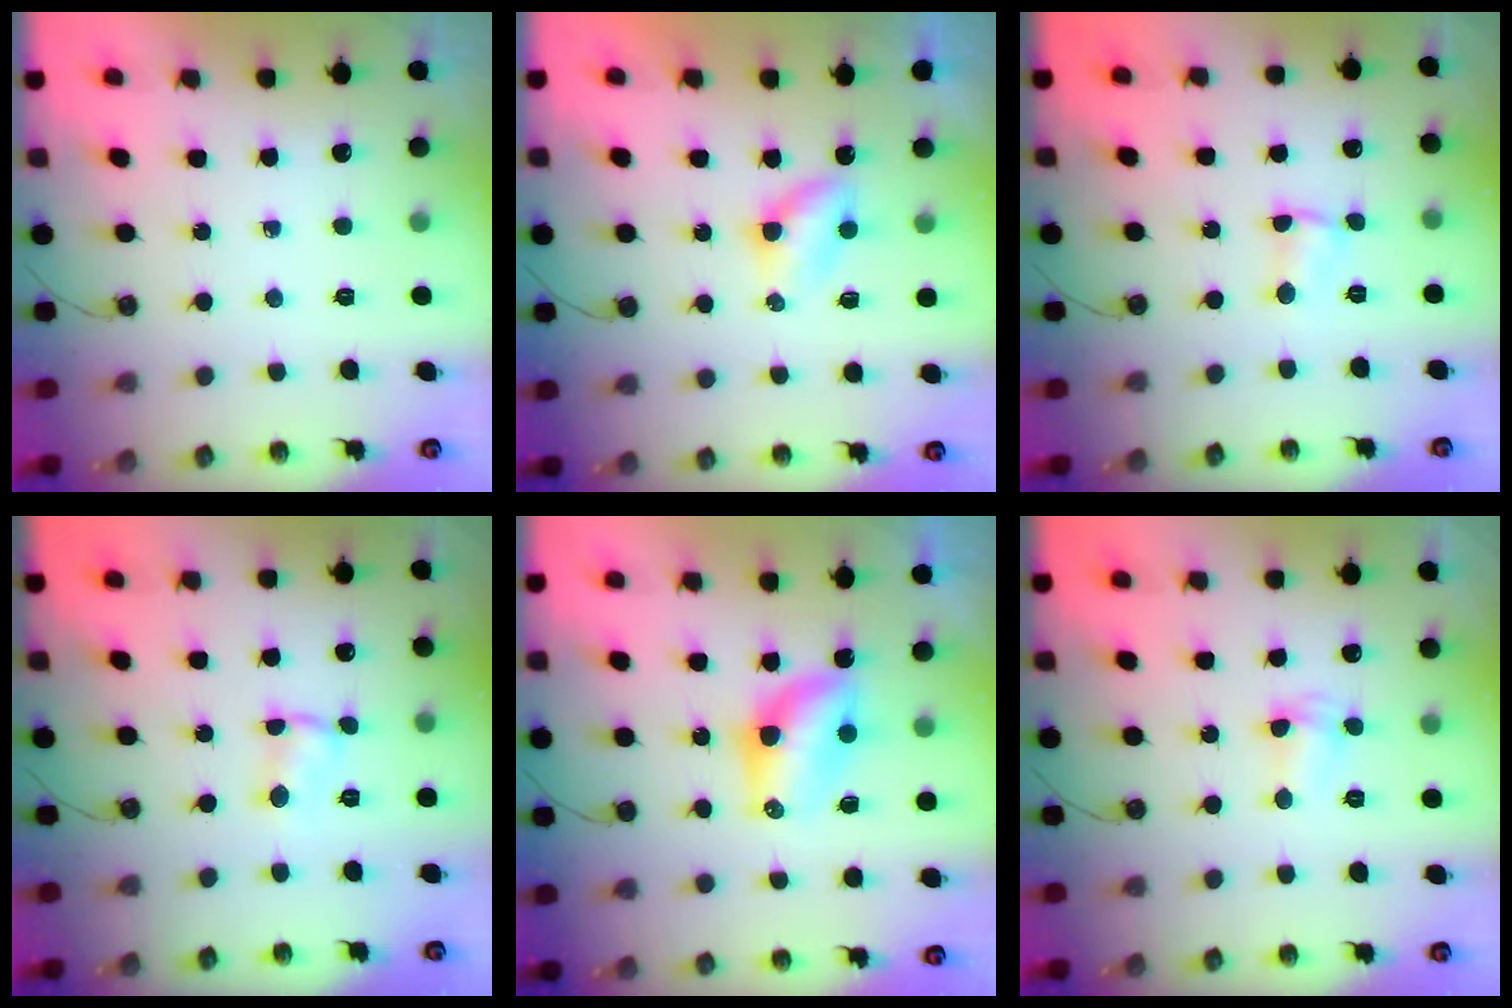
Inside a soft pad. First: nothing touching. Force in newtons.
{"total": 3.6, "press": 3.6, "slide": 0.4}
{"total": 1.7, "press": 1.7, "slide": 0.3}
{"total": 1.9, "press": 1.9, "slide": 0.3}
{"total": 6.8, "press": 6.8, "slide": 0.5}
{"total": 2.6, "press": 2.6, "slide": 0.6}